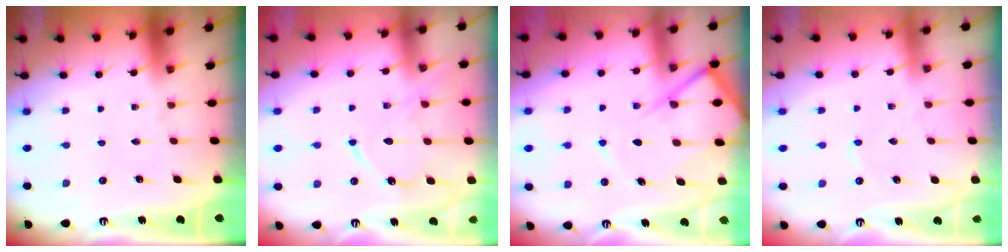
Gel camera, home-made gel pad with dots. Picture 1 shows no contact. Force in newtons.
{"total": 11.8, "press": 11.7, "slide": 1.2}
{"total": 10.3, "press": 10.2, "slide": 1.2}
{"total": 1.7, "press": 1.7, "slide": 0.3}